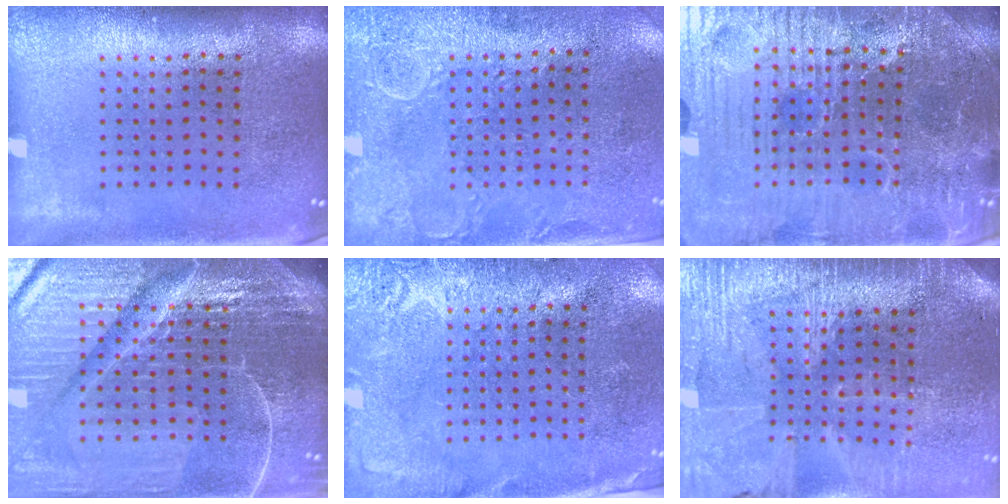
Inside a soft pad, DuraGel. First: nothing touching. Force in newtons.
{"total": 2.9, "press": 2.3, "slide": 1.8}
{"total": 5.6, "press": 5.3, "slide": 1.6}
{"total": 7.0, "press": 6.1, "slide": 3.4}
{"total": 2.7, "press": 2.6, "slide": 0.9}
{"total": 3.5, "press": 3.3, "slide": 1.2}